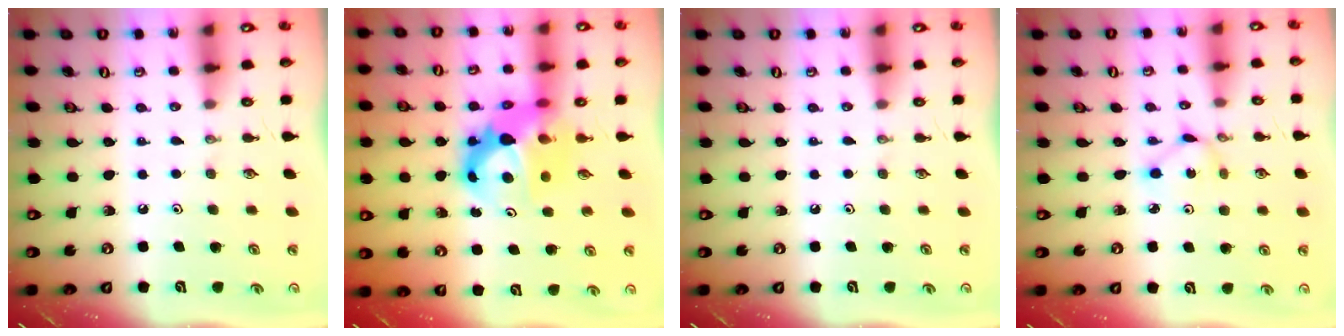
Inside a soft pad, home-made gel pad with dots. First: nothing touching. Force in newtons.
{"total": 9.2, "press": 9.1, "slide": 0.8}
{"total": 0.0}
{"total": 2.6, "press": 2.6, "slide": 0.1}